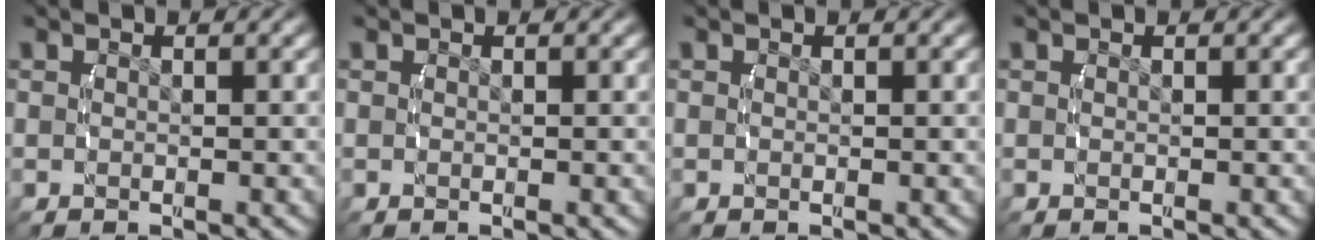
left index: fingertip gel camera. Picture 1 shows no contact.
{"total": 0.0}
{"total": 0.0}
{"total": 0.0}